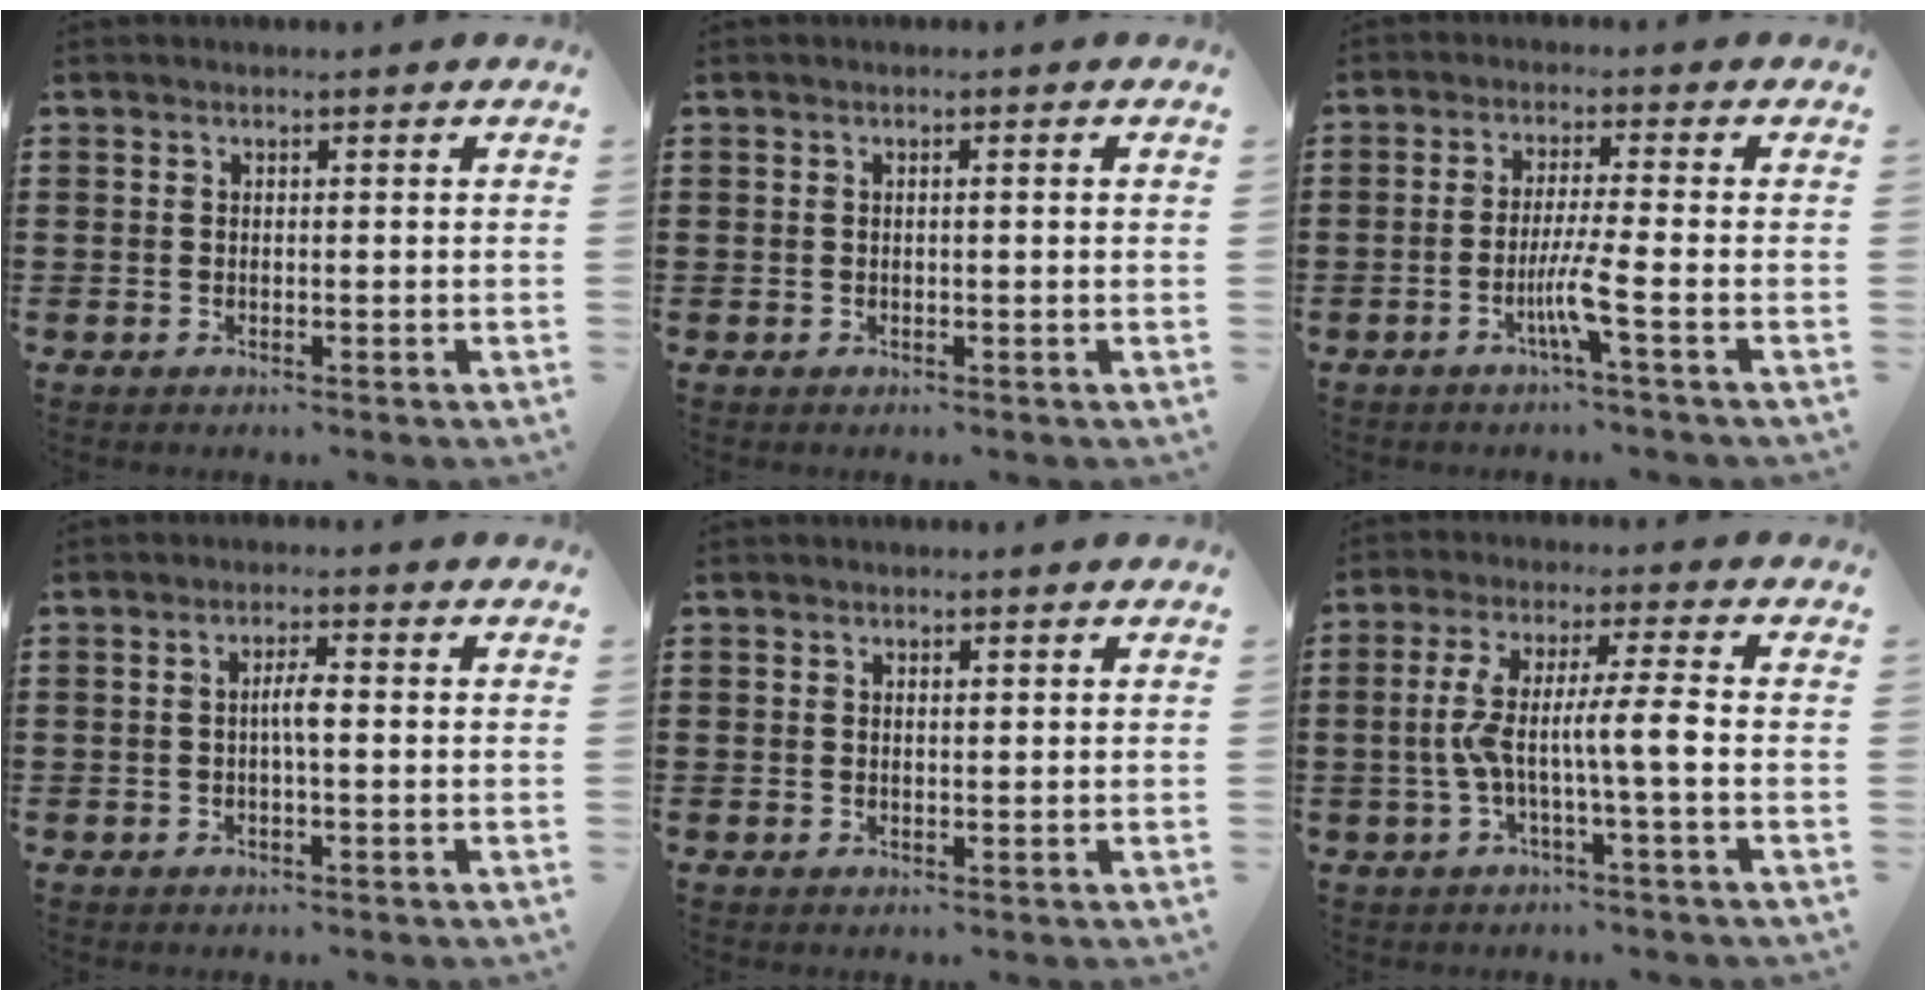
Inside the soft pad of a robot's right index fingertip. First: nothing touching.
{"total": 0.6, "force": [0.0, -0.1, 0.6], "torque": [-0.009, -0.003, -0.001]}
{"total": 5.1, "force": [-2.2, -0.7, 4.6], "torque": [-0.092, -0.019, -0.045]}
{"total": 2.6, "force": [-0.3, 0.4, 2.5], "torque": [-0.047, 0.002, -0.007]}
{"total": 0.5, "force": [0.2, 0.2, 0.4], "torque": [-0.009, 0.000, 0.005]}
{"total": 7.9, "force": [-1.5, 0.3, 7.7], "torque": [-0.158, -0.008, -0.037]}